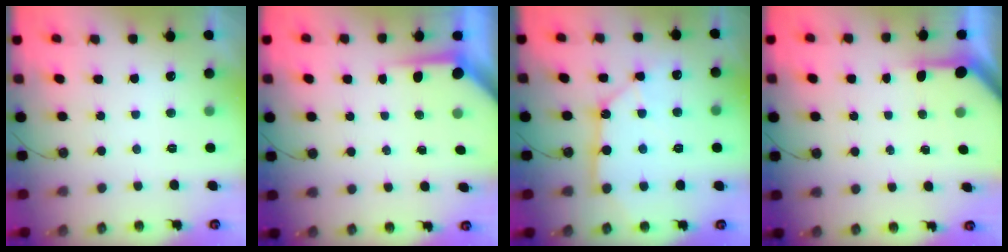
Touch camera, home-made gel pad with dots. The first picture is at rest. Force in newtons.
{"total": 6.5, "press": 6.5, "slide": 0.2}
{"total": 11.0, "press": 10.9, "slide": 1.5}
{"total": 4.0, "press": 4.0, "slide": 0.3}